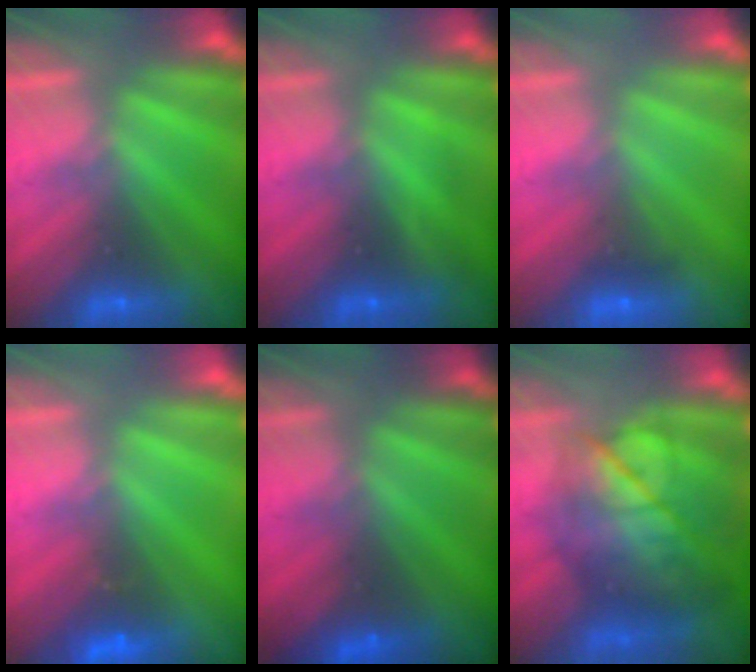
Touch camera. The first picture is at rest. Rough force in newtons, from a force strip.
{"total": 1.7}
{"total": 1.8}
{"total": 4.6}
{"total": 1.5}
{"total": 7.6}